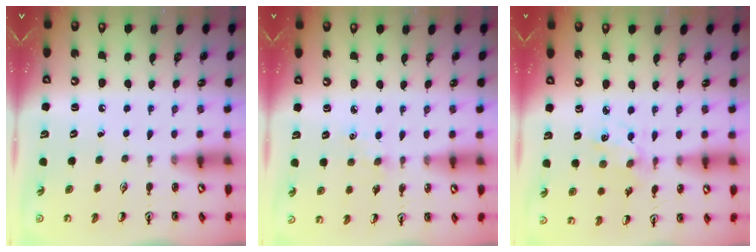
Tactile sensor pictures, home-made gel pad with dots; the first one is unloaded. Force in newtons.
{"total": 2.2, "press": 2.2, "slide": 0.3}
{"total": 1.9, "press": 1.8, "slide": 0.5}